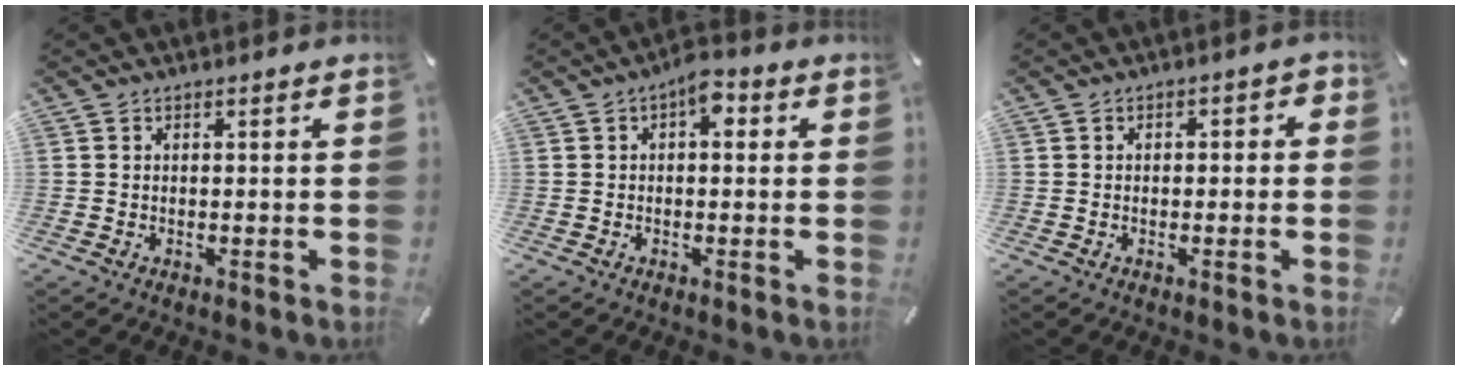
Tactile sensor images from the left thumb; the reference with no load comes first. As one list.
[{"total": 4.6, "force": [1.0, 2.4, 3.8], "torque": [-0.054, 0.006, 0.010]}, {"total": 2.0, "force": [-0.9, 1.4, 1.2], "torque": [-0.021, 0.011, -0.019]}]